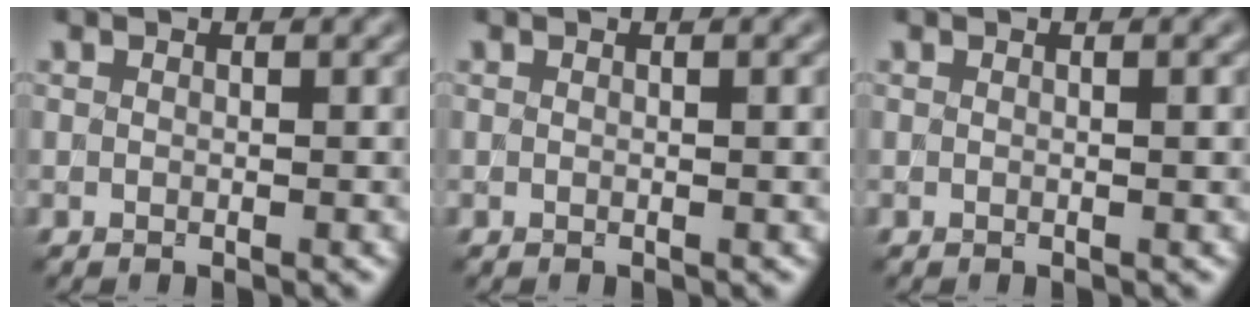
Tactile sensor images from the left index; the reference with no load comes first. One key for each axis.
{"total": 1.0, "fx": 0.1, "fy": 0.3, "fz": 1.0, "tx": -0.012, "ty": 0.000, "tz": -0.001}
{"total": 1.4, "fx": 0.2, "fy": 0.5, "fz": 1.3, "tx": -0.016, "ty": 0.000, "tz": -0.001}